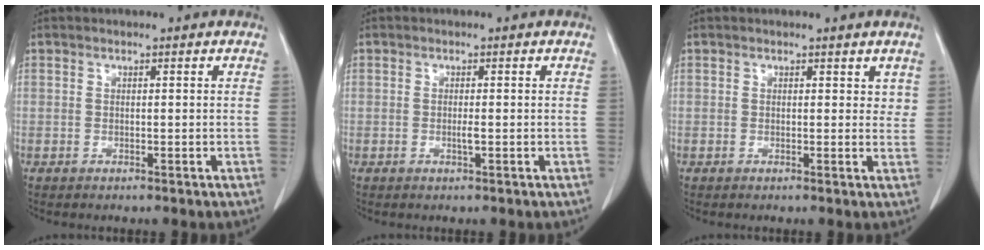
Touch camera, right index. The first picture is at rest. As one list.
[{"total": 0.9, "force": [-0.2, -0.1, 0.9], "torque": [-0.020, -0.002, -0.002]}, {"total": 1.9, "force": [1.2, 1.3, 0.7], "torque": [0.007, -0.003, 0.010]}]